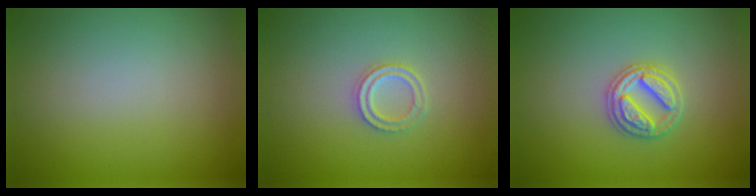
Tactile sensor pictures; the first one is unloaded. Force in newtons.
{"total": 2.0, "press": 1.9, "slide": 0.4}
{"total": 3.0, "press": 2.9, "slide": 0.4}